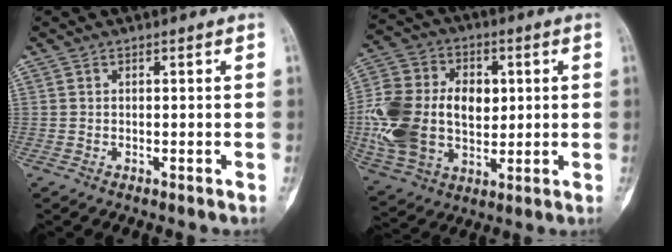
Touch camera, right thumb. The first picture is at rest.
{"total": 22.2, "force": [0.7, 15.3, 16.1], "torque": [-0.320, 0.009, 0.025]}